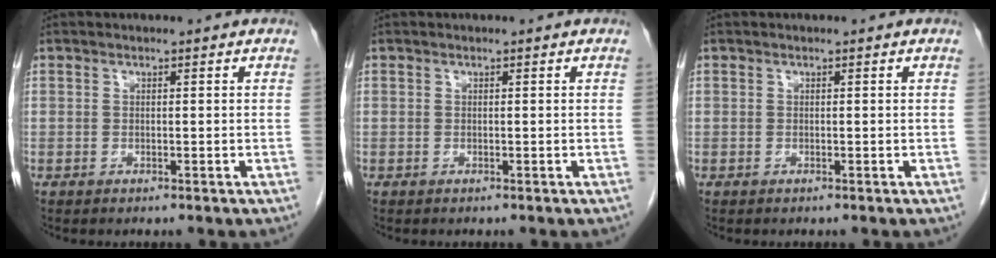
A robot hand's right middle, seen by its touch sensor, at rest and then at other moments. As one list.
[{"total": 0.0}, {"total": 0.0}]